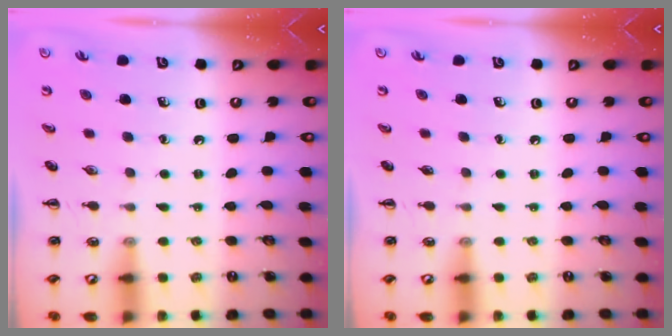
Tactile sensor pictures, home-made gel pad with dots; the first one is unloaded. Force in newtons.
{"total": 0.0}